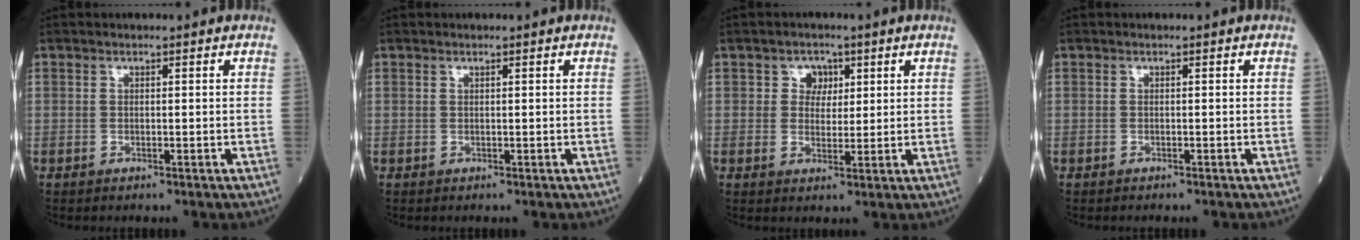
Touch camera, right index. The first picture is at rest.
{"total": 0.0}
{"total": 3.2, "force": [1.3, 2.7, 1.3], "torque": [-0.012, 0.003, 0.017]}
{"total": 0.6, "force": [-0.6, 0.1, 0.2], "torque": [-0.003, -0.001, -0.010]}